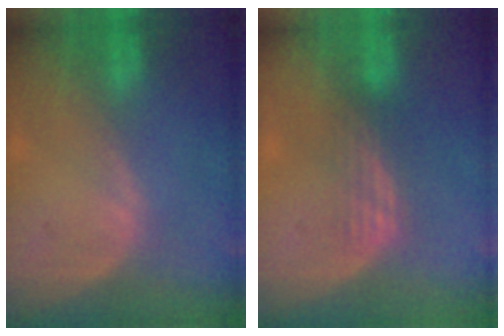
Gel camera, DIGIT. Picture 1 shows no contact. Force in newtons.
{"total": 2.9, "press": 2.5, "slide": 1.5}